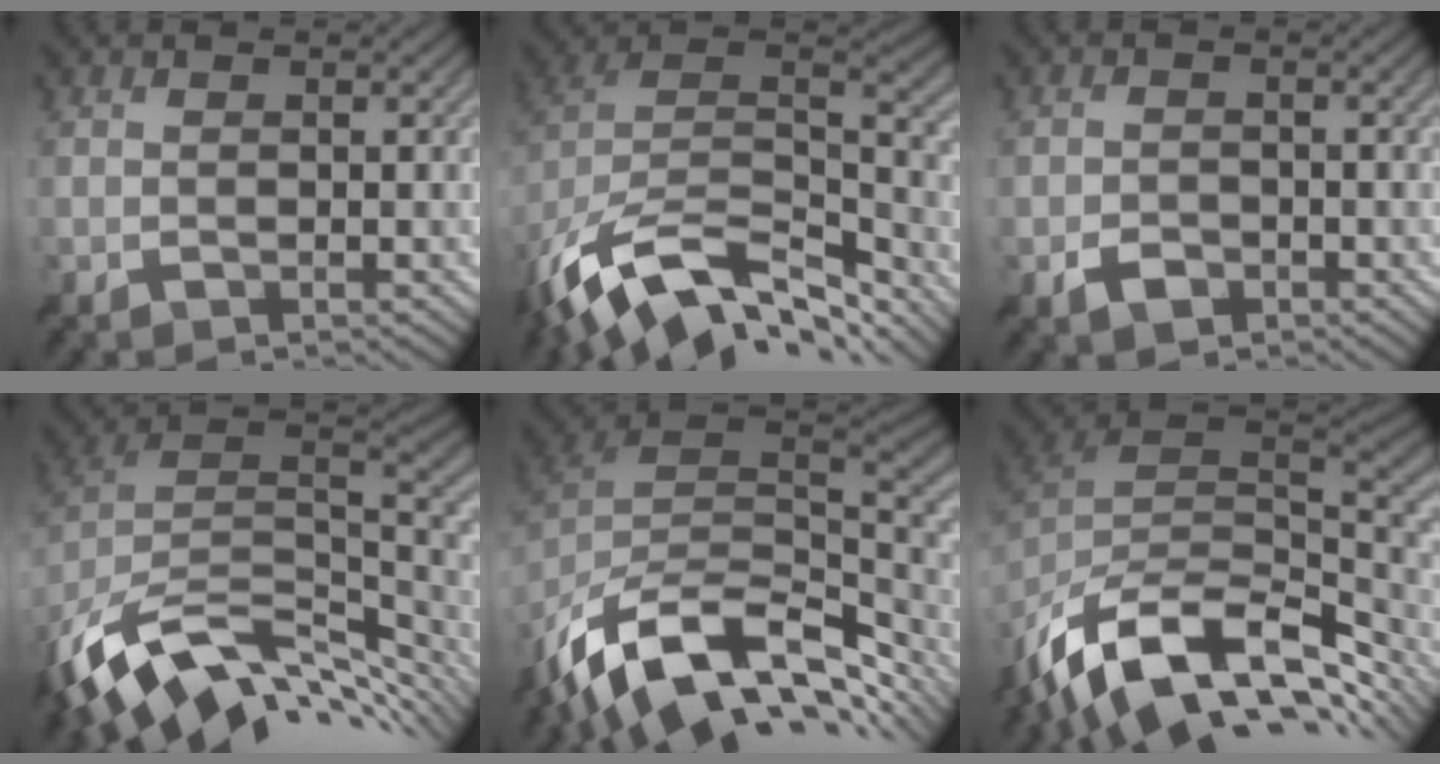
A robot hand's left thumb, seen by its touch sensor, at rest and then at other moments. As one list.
[{"total": 14.9, "force": [-8.2, 8.1, 9.5], "torque": [-0.226, -0.033, -0.124]}, {"total": 2.0, "force": [-1.2, 1.3, 0.7], "torque": [-0.016, -0.003, -0.022]}, {"total": 14.2, "force": [-5.1, 8.6, 10.1], "torque": [-0.226, -0.031, -0.072]}, {"total": 15.4, "force": [-6.9, 9.5, 9.8], "torque": [-0.234, -0.045, -0.105]}, {"total": 15.6, "force": [-7.2, 9.4, 10.2], "torque": [-0.243, -0.040, -0.111]}]